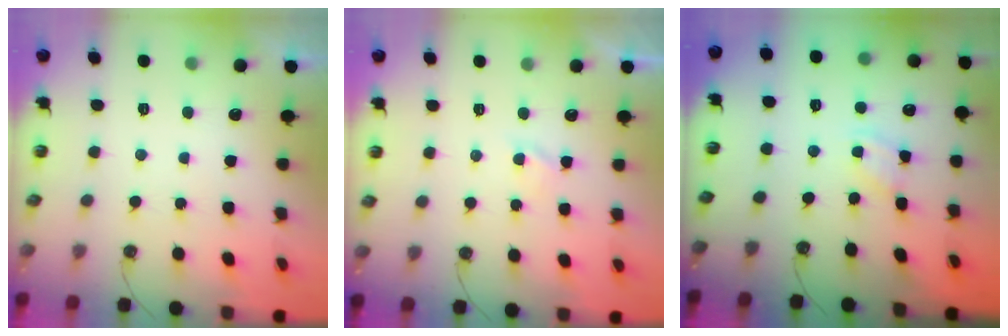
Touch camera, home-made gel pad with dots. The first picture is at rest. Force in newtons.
{"total": 0.9, "press": 0.9, "slide": 0.1}
{"total": 1.8, "press": 1.8, "slide": 0.3}